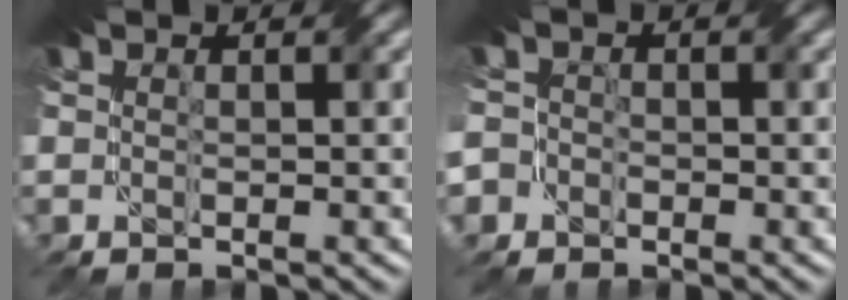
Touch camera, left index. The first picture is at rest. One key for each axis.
{"total": 2.8, "fx": -1.4, "fy": 2.4, "fz": 0.2, "tx": 0.002, "ty": 0.008, "tz": -0.033}